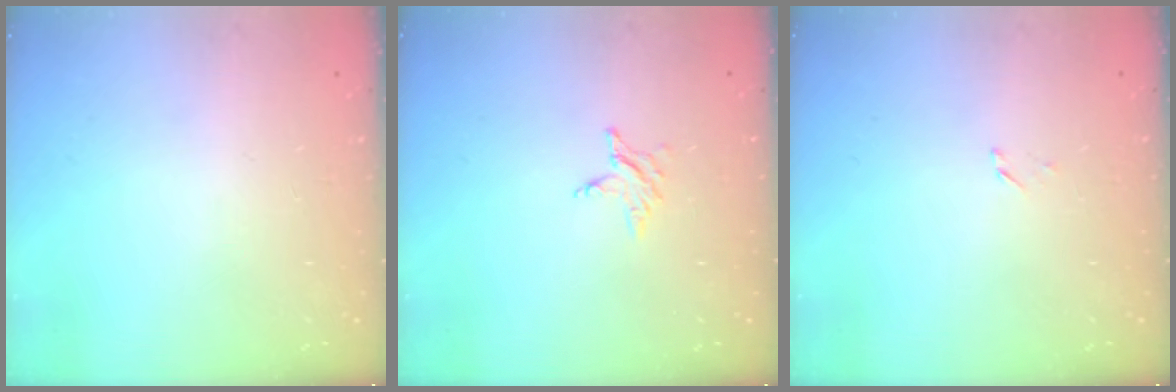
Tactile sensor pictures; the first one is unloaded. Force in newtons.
{"total": 2.9, "press": 2.9, "slide": 0.3}
{"total": 1.4, "press": 1.4, "slide": 0.2}